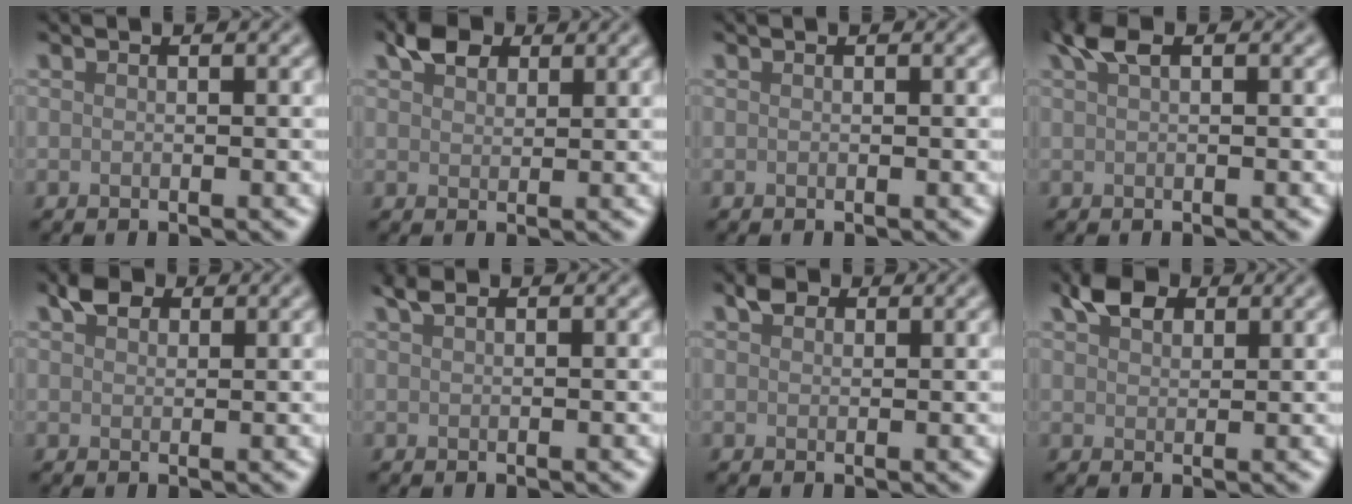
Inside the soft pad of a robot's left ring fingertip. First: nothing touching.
{"total": 2.8, "force": [1.8, 1.7, 1.4], "torque": [-0.027, 0.004, 0.030]}
{"total": 0.0}
{"total": 2.3, "force": [1.2, 0.9, 1.8], "torque": [-0.035, 0.007, 0.021]}
{"total": 2.2, "force": [1.3, 1.4, 1.1], "torque": [-0.021, 0.004, 0.021]}
{"total": 1.1, "force": [0.8, 0.4, 0.6], "torque": [-0.013, 0.004, 0.015]}
{"total": 1.4, "force": [0.8, 0.9, 0.6], "torque": [-0.010, 0.003, 0.012]}
{"total": 3.2, "force": [1.9, 1.9, 1.7], "torque": [-0.034, 0.005, 0.031]}